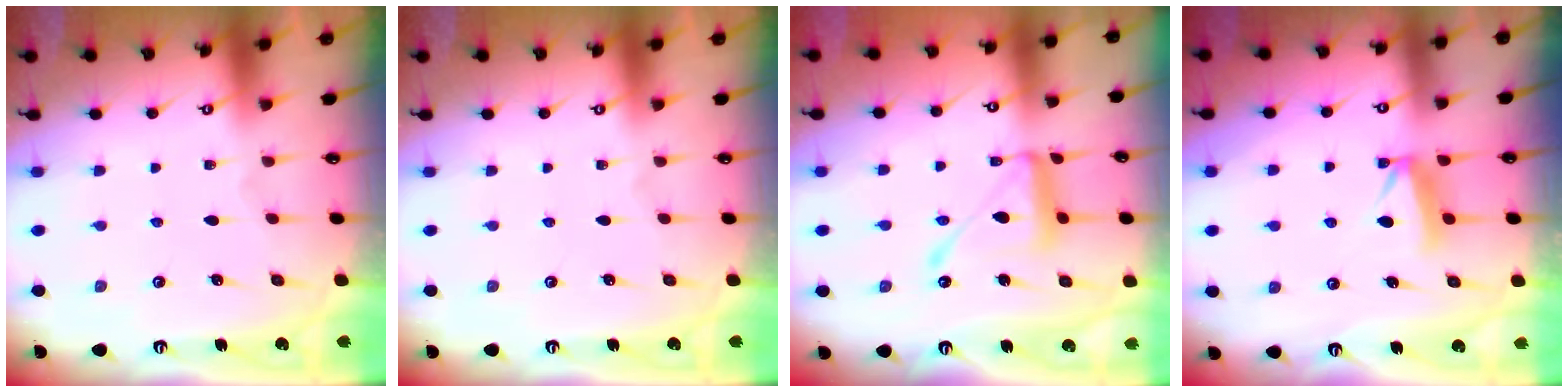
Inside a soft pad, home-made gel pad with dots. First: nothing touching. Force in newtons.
{"total": 0.0}
{"total": 15.6, "press": 15.6, "slide": 1.3}
{"total": 8.0, "press": 8.0, "slide": 0.4}